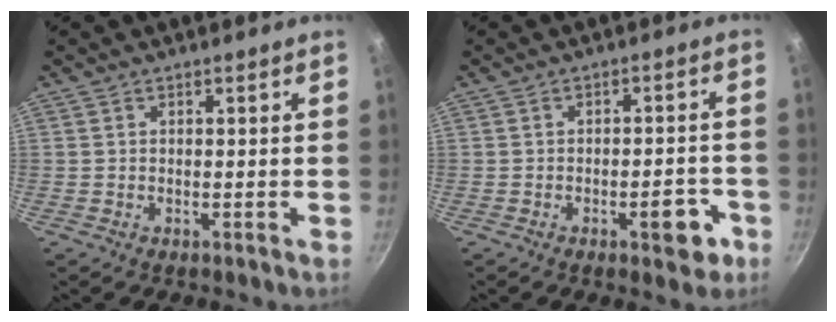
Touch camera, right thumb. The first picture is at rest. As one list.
[{"total": 6.5, "force": [-3.1, 2.7, 5.1], "torque": [-0.039, 0.021, -0.036]}]